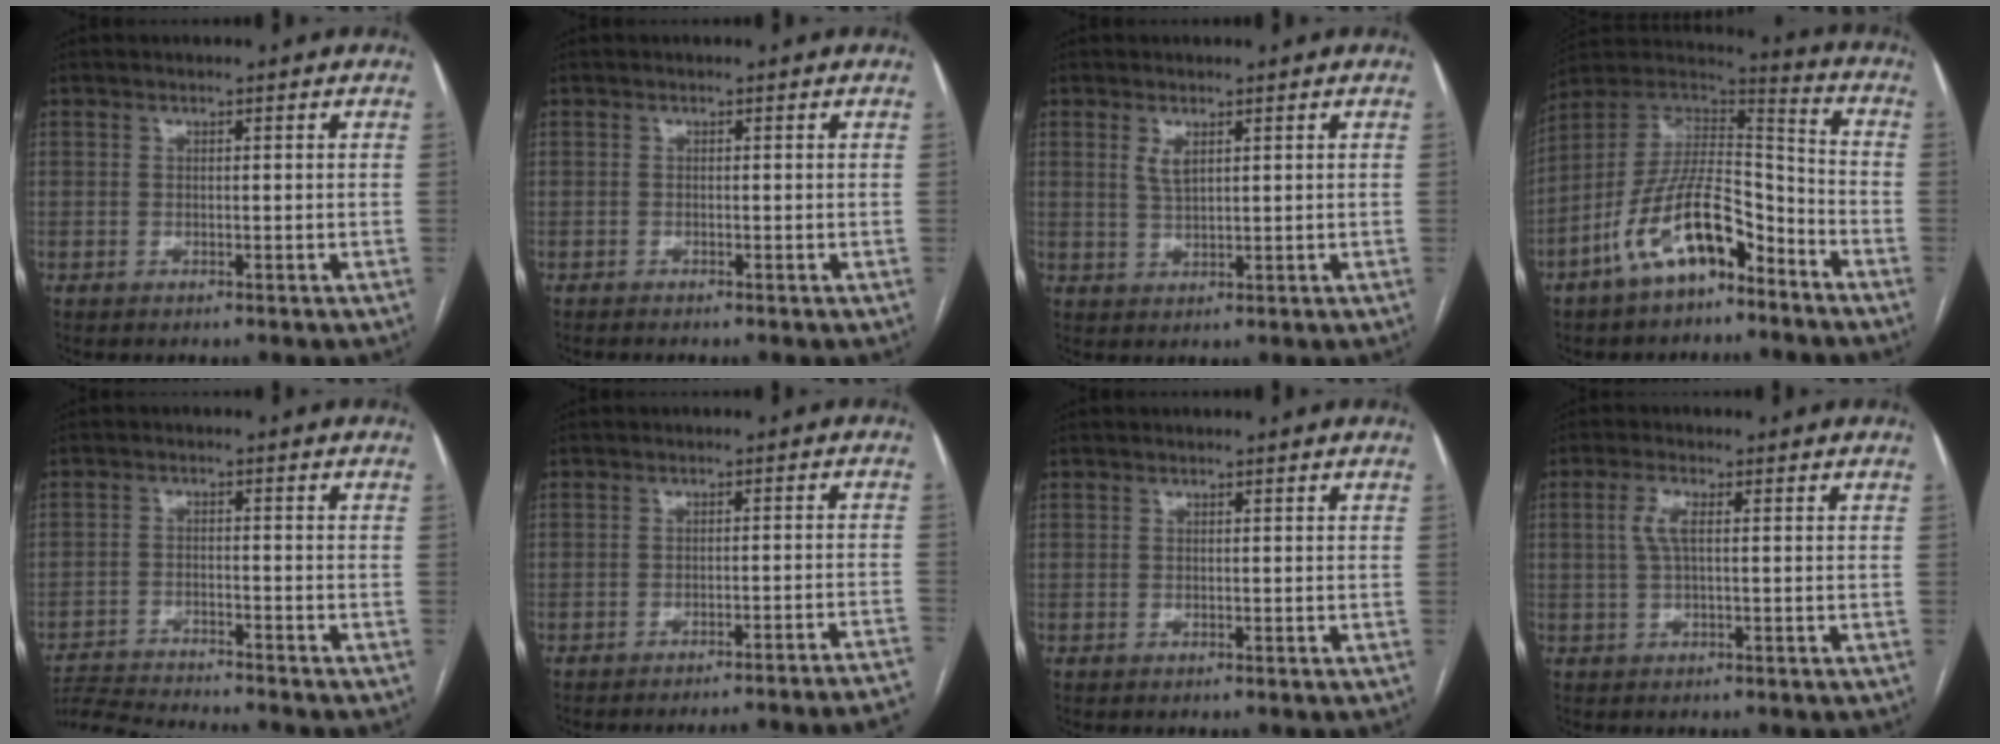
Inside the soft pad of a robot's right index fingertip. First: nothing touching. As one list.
[{"total": 1.3, "force": [-1.1, -0.1, 0.6], "torque": [-0.005, 0.001, -0.014]}, {"total": 2.6, "force": [1.3, 0.9, 2.1], "torque": [-0.044, -0.002, 0.031]}, {"total": 14.4, "force": [-8.5, 5.4, 10.4], "torque": [-0.196, 0.023, -0.152]}, {"total": 11.7, "force": [-11.2, -0.6, 3.4], "torque": [-0.051, -0.004, -0.181]}, {"total": 19.1, "force": [-18.4, -2.0, 4.8], "torque": [-0.003, -0.015, -0.214]}, {"total": 0.0}, {"total": 3.2, "force": [0.6, 0.8, 3.1], "torque": [-0.068, 0.007, 0.013]}]